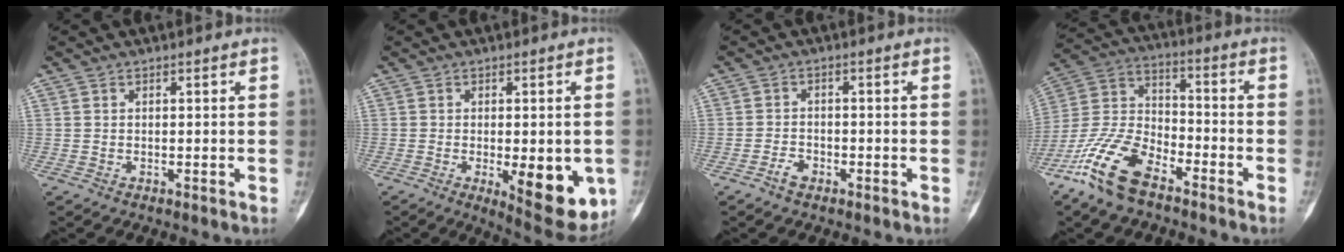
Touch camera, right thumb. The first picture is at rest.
{"total": 12.8, "force": [-3.1, 4.8, 11.5], "torque": [-0.130, -0.020, -0.028]}
{"total": 2.5, "force": [-1.7, 1.4, 1.2], "torque": [-0.018, 0.011, -0.030]}
{"total": 15.0, "force": [-9.6, 6.8, 9.3], "torque": [-0.192, 0.049, -0.196]}